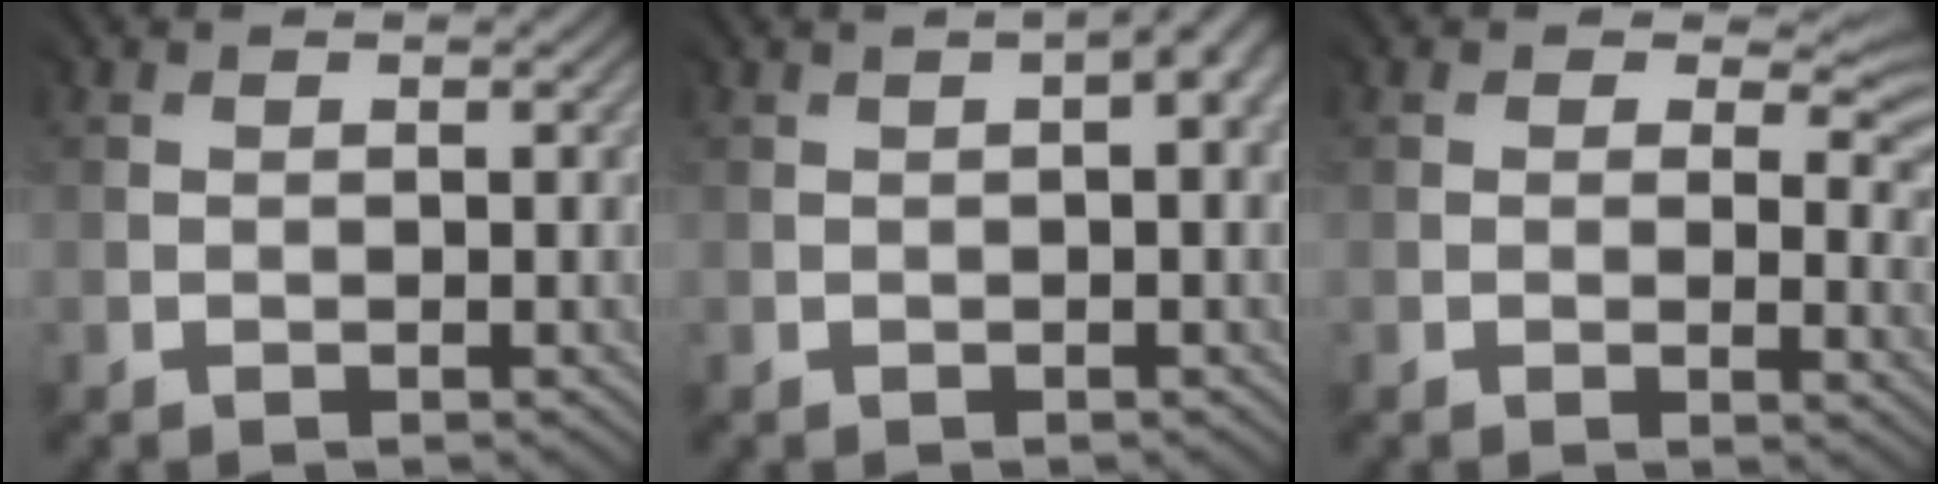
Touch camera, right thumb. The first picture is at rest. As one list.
[{"total": 4.5, "force": [0.9, 1.8, 4.1], "torque": [-0.028, 0.011, 0.003]}, {"total": 5.5, "force": [1.8, 3.0, 4.2], "torque": [-0.059, -0.008, 0.026]}]